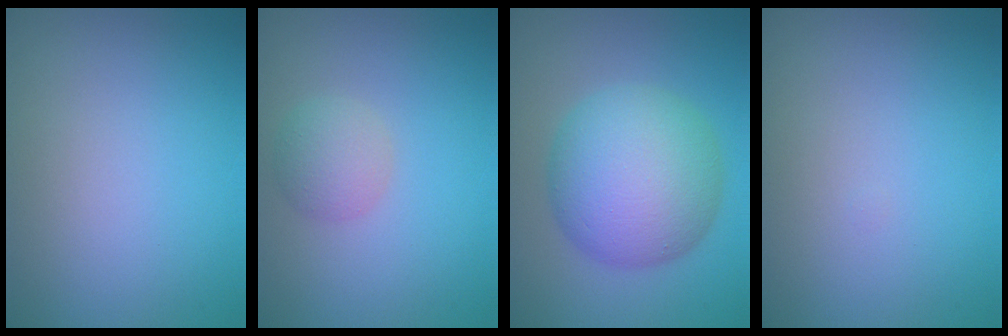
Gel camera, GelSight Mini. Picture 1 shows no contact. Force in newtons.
{"total": 2.1, "press": 2.1, "slide": 0.0}
{"total": 8.9, "press": 8.9, "slide": 0.3}
{"total": 0.0}